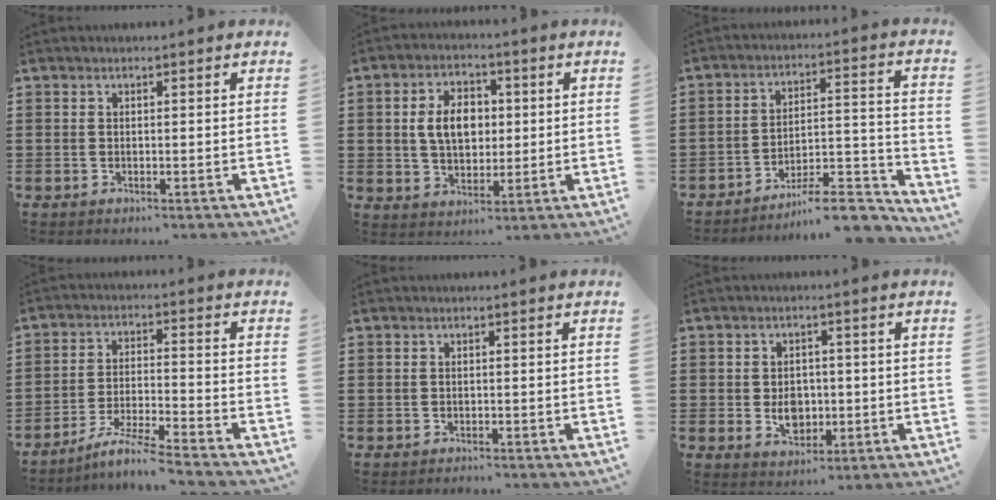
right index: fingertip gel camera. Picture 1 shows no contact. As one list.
[{"total": 7.0, "force": [0.8, 4.7, 5.0], "torque": [-0.107, 0.006, 0.003]}, {"total": 9.5, "force": [-8.2, 2.0, 4.3], "torque": [-0.052, 0.025, -0.152]}, {"total": 6.3, "force": [-5.6, -0.6, 2.7], "torque": [-0.057, -0.013, -0.109]}, {"total": 0.6, "force": [-0.6, 0.2, -0.1], "torque": [0.000, 0.003, -0.014]}, {"total": 4.6, "force": [-0.6, 3.5, 2.9], "torque": [-0.045, 0.001, -0.017]}]